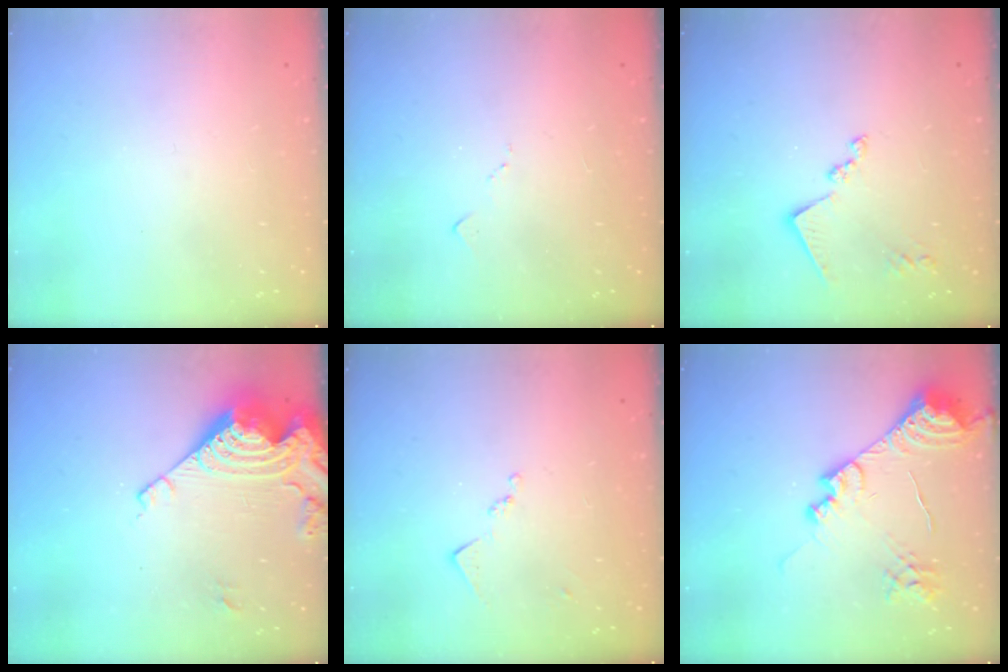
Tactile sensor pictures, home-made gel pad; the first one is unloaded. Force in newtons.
{"total": 5.6, "press": 5.5, "slide": 0.8}
{"total": 10.3, "press": 10.3, "slide": 0.5}
{"total": 13.1, "press": 13.0, "slide": 1.4}
{"total": 9.3, "press": 9.3, "slide": 1.0}
{"total": 18.4, "press": 18.2, "slide": 2.1}